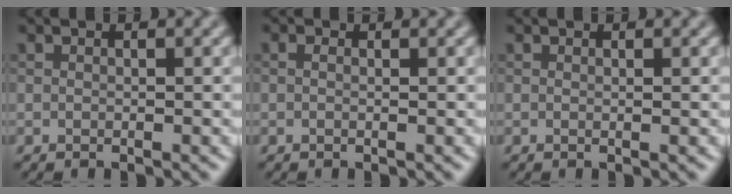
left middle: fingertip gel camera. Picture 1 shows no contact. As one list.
[{"total": 0.9, "force": [0.4, 0.4, 0.7], "torque": [-0.013, -0.007, -0.002]}, {"total": 0.5, "force": [0.2, 0.2, 0.4], "torque": [-0.001, -0.001, 0.001]}]